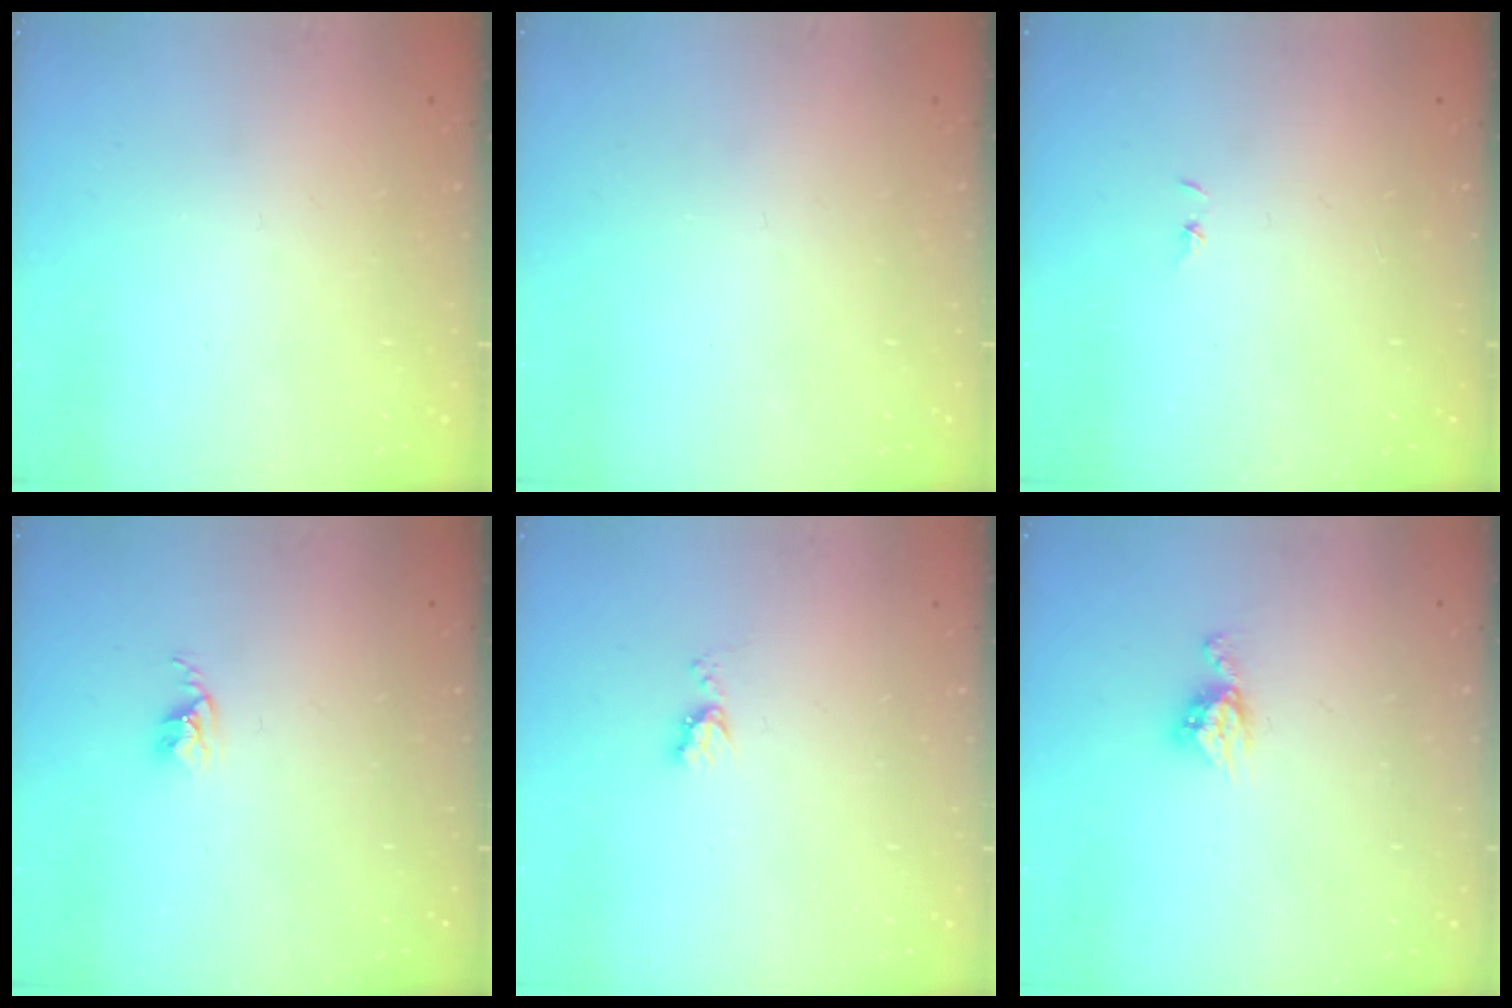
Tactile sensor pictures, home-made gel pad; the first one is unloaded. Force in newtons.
{"total": 0.5, "press": 0.5, "slide": 0.1}
{"total": 0.7, "press": 0.7, "slide": 0.1}
{"total": 2.6, "press": 2.6, "slide": 0.4}
{"total": 5.1, "press": 5.1, "slide": 0.5}
{"total": 6.1, "press": 6.1, "slide": 0.4}